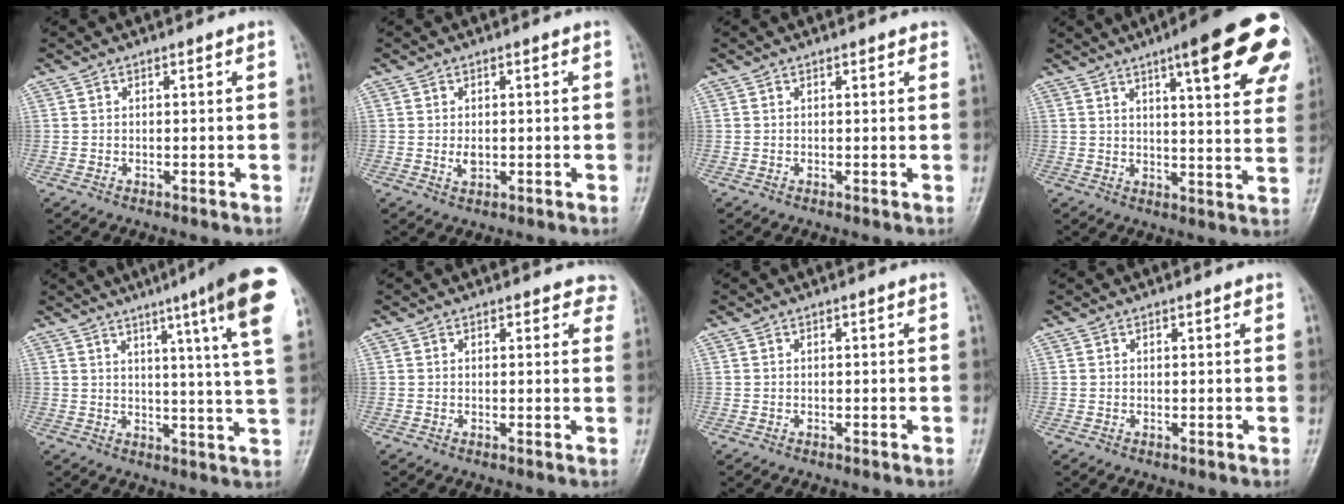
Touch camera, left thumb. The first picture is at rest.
{"total": 1.8, "force": [0.0, 1.2, 1.3], "torque": [-0.020, -0.004, 0.003]}
{"total": 1.1, "force": [0.8, 0.5, 0.5], "torque": [-0.002, -0.003, 0.006]}
{"total": 20.6, "force": [10.7, 4.7, 17.0], "torque": [-0.197, -0.028, 0.129]}
{"total": 17.4, "force": [9.2, 0.6, 14.8], "torque": [-0.186, -0.035, 0.103]}
{"total": 4.2, "force": [3.7, 2.0, 0.5], "torque": [0.037, -0.014, 0.020]}
{"total": 0.0}
{"total": 0.7, "force": [0.5, 0.3, 0.4], "torque": [-0.004, -0.002, 0.004]}